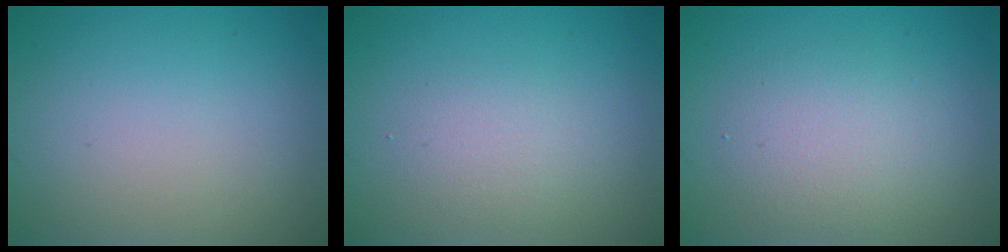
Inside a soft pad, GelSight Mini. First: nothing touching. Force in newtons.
{"total": 1.9, "press": 1.9, "slide": 0.2}
{"total": 3.4, "press": 3.3, "slide": 0.3}